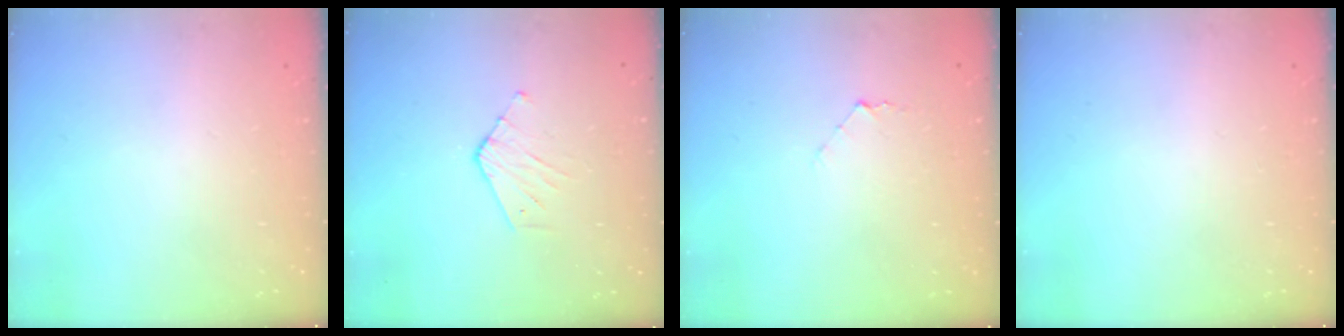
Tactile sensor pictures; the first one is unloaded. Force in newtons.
{"total": 3.0, "press": 3.0, "slide": 0.3}
{"total": 3.8, "press": 3.8, "slide": 0.4}
{"total": 0.0}